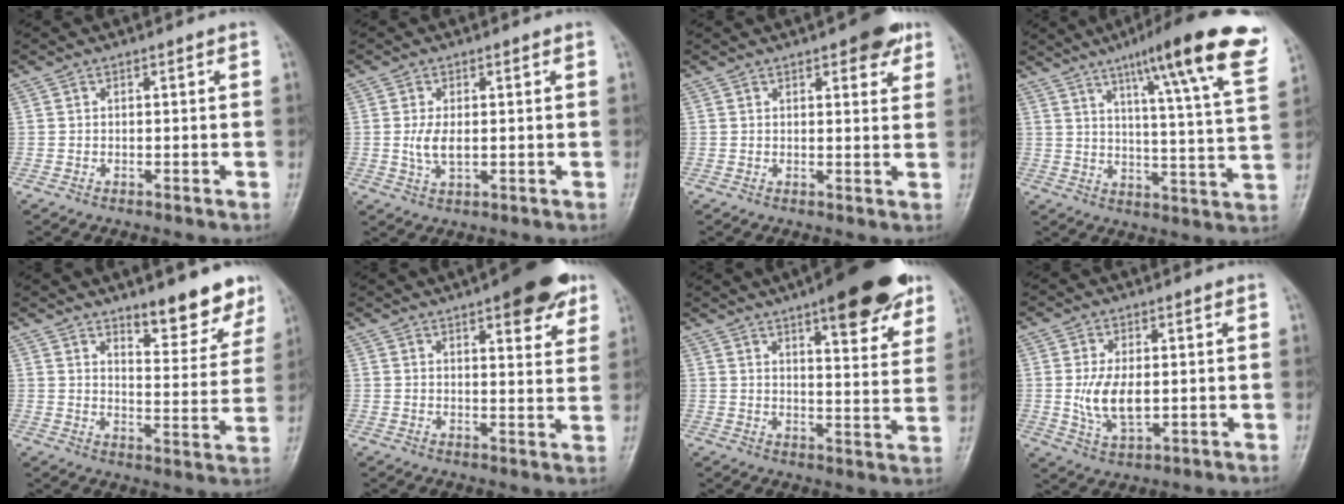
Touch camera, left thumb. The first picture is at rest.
{"total": 3.9, "force": [0.2, 2.0, 3.4], "torque": [-0.069, -0.009, 0.005]}
{"total": 6.0, "force": [3.5, 2.3, 4.2], "torque": [-0.034, -0.012, 0.038]}
{"total": 21.9, "force": [12.7, 2.6, 17.7], "torque": [-0.232, -0.037, 0.167]}
{"total": 11.2, "force": [8.6, 3.4, 6.3], "torque": [-0.044, -0.062, 0.124]}
{"total": 11.8, "force": [7.1, 3.9, 8.6], "torque": [-0.080, -0.027, 0.089]}
{"total": 17.7, "force": [11.1, 5.2, 12.7], "torque": [-0.138, -0.046, 0.150]}
{"total": 7.3, "force": [0.1, 3.9, 6.2], "torque": [-0.117, -0.015, 0.010]}